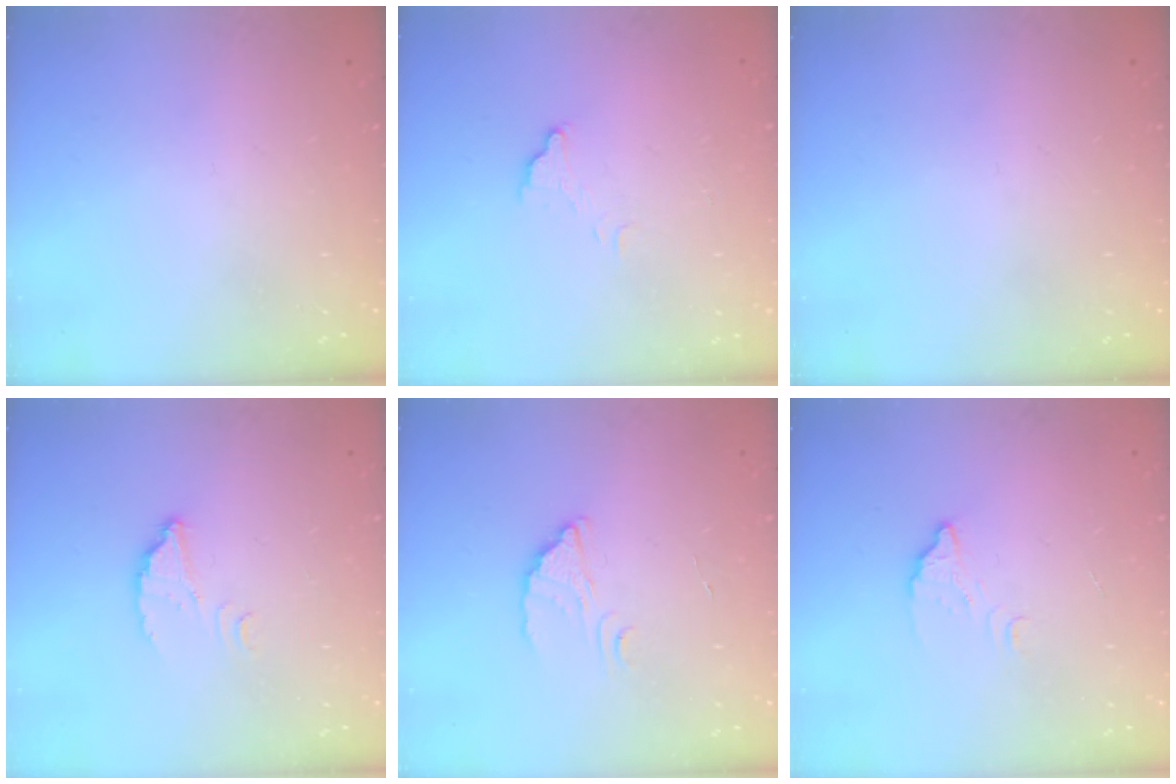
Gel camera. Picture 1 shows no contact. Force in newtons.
{"total": 4.6, "press": 4.6, "slide": 0.3}
{"total": 0.0}
{"total": 2.6, "press": 2.6, "slide": 0.2}
{"total": 2.4, "press": 2.4, "slide": 0.1}
{"total": 2.7, "press": 2.7, "slide": 0.2}